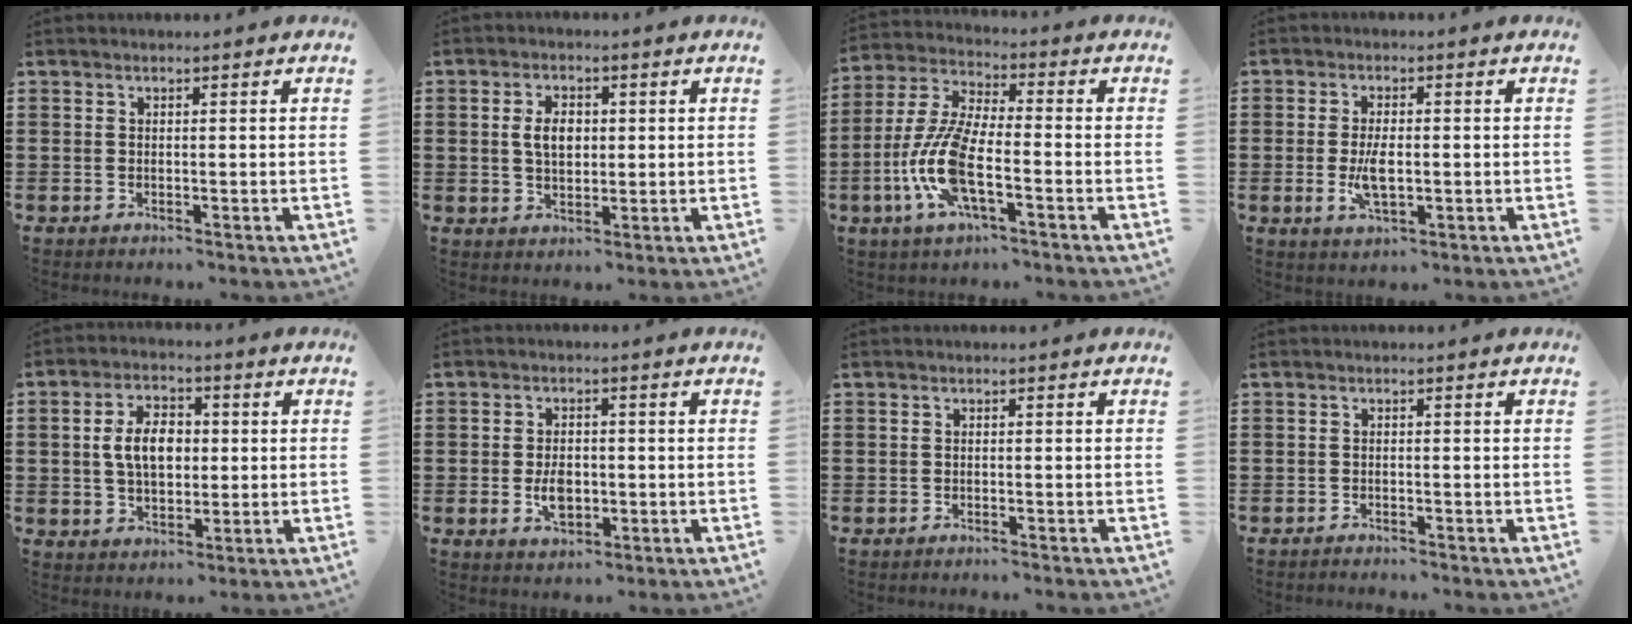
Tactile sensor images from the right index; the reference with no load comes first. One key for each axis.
{"total": 4.3, "fx": 0.4, "fy": 2.6, "fz": 3.4, "tx": -0.062, "ty": 0.009, "tz": 0.004}
{"total": 11.0, "fx": -3.5, "fy": 3.4, "fz": 9.9, "tx": -0.239, "ty": -0.017, "tz": -0.072}
{"total": 4.9, "fx": -0.6, "fy": 2.1, "fz": 4.4, "tx": -0.092, "ty": -0.003, "tz": -0.013}
{"total": 6.8, "fx": 0.4, "fy": 4.2, "fz": 5.3, "tx": -0.101, "ty": 0.008, "tz": -0.002}
{"total": 4.2, "fx": -0.8, "fy": 2.6, "fz": 3.2, "tx": -0.060, "ty": -0.002, "tz": -0.018}
{"total": 0.6, "fx": -0.6, "fy": 0.0, "fz": 0.1, "tx": -0.004, "ty": -0.002, "tz": -0.012}
{"total": 1.0, "fx": -1.0, "fy": 0.1, "fz": 0.0, "tx": -0.001, "ty": 0.002, "tz": -0.022}